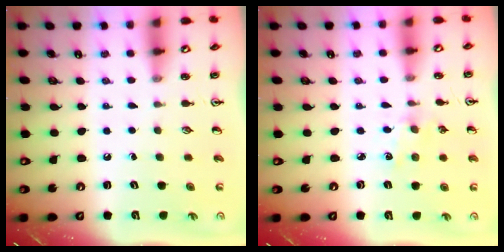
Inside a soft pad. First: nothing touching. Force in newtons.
{"total": 2.5, "press": 2.5, "slide": 0.4}